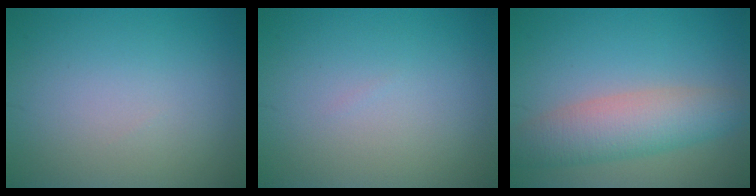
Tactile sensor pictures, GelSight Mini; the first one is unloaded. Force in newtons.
{"total": 0.0}
{"total": 5.5, "press": 5.5, "slide": 0.3}